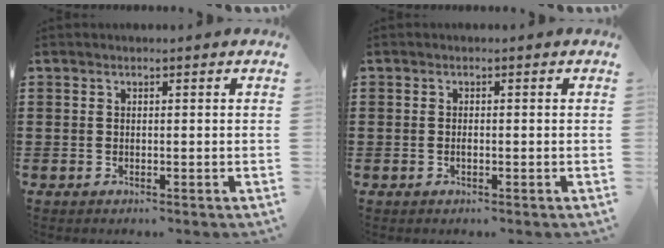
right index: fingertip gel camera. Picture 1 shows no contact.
{"total": 0.7, "force": [-0.2, 0.2, 0.6], "torque": [-0.013, -0.004, -0.002]}